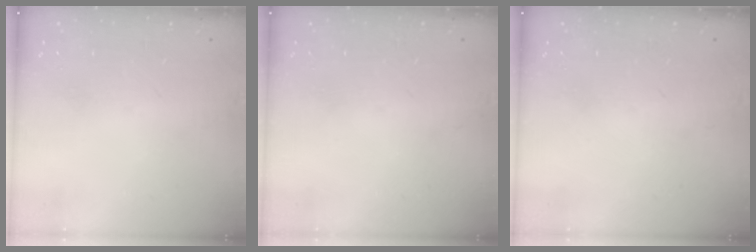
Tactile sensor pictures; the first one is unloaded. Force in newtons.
{"total": 0.0}
{"total": 0.0}